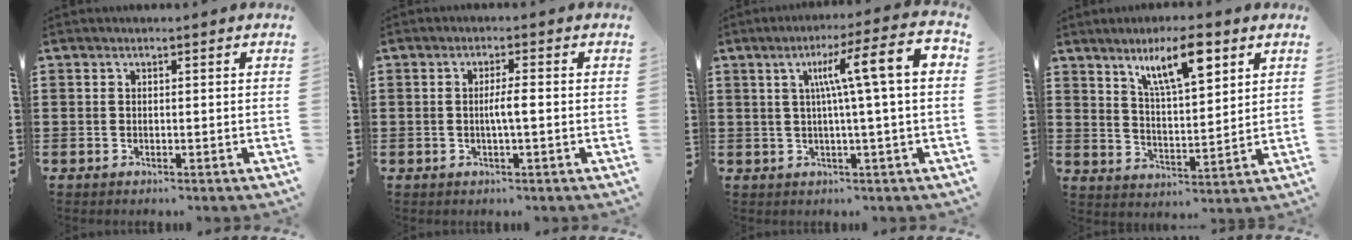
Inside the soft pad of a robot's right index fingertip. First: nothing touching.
{"total": 2.7, "force": [-0.3, 0.1, 2.7], "torque": [-0.048, -0.004, -0.008]}
{"total": 10.8, "force": [2.0, 0.4, 10.6], "torque": [-0.193, 0.002, 0.026]}
{"total": 9.6, "force": [5.5, 2.4, 7.4], "torque": [-0.125, -0.010, 0.088]}